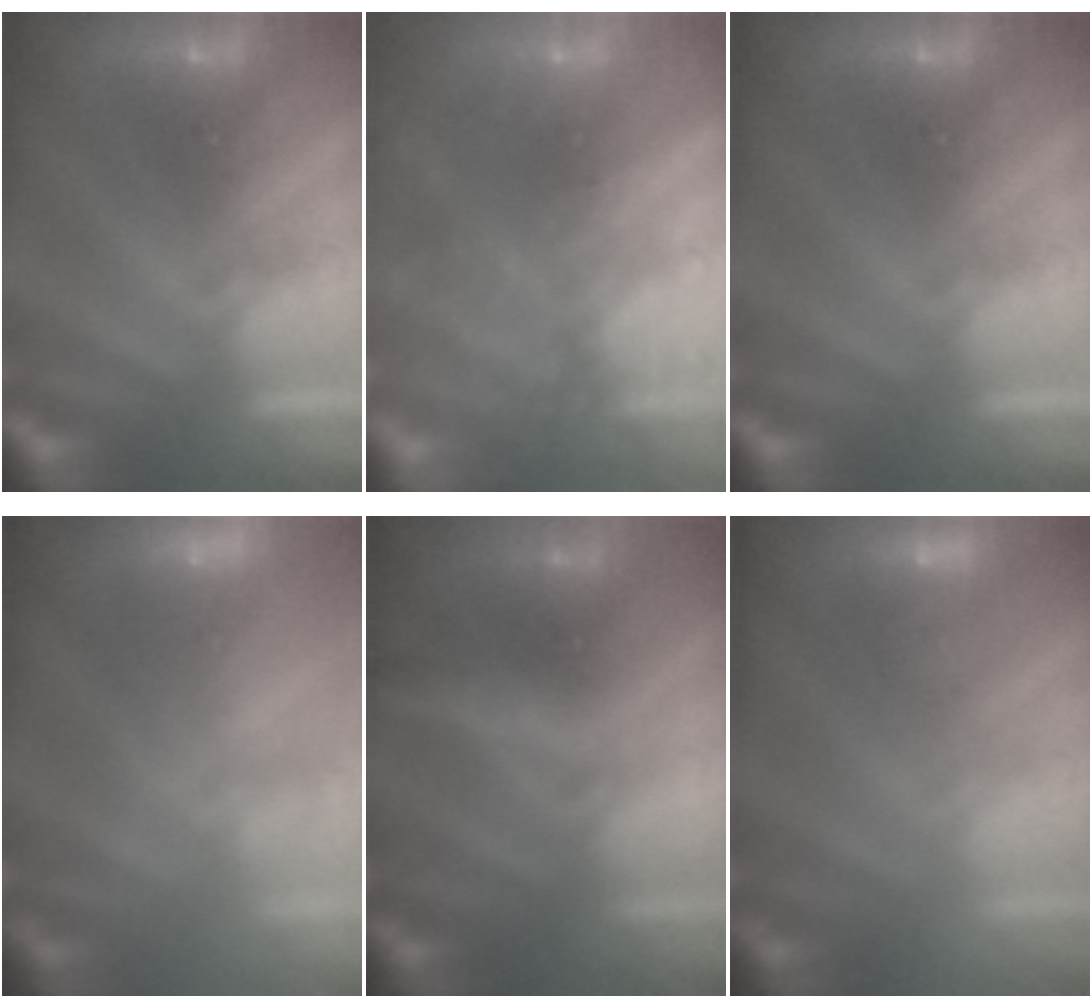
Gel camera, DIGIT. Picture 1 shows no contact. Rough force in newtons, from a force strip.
{"total": 6.7}
{"total": 0.0}
{"total": 8.3}
{"total": 2.9}
{"total": 2.2}